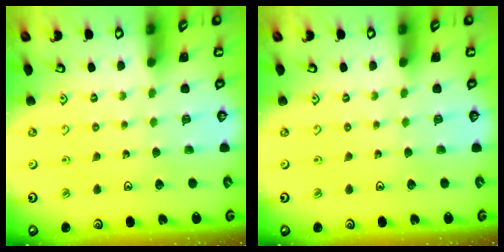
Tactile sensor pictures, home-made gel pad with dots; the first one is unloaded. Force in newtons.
{"total": 0.0}